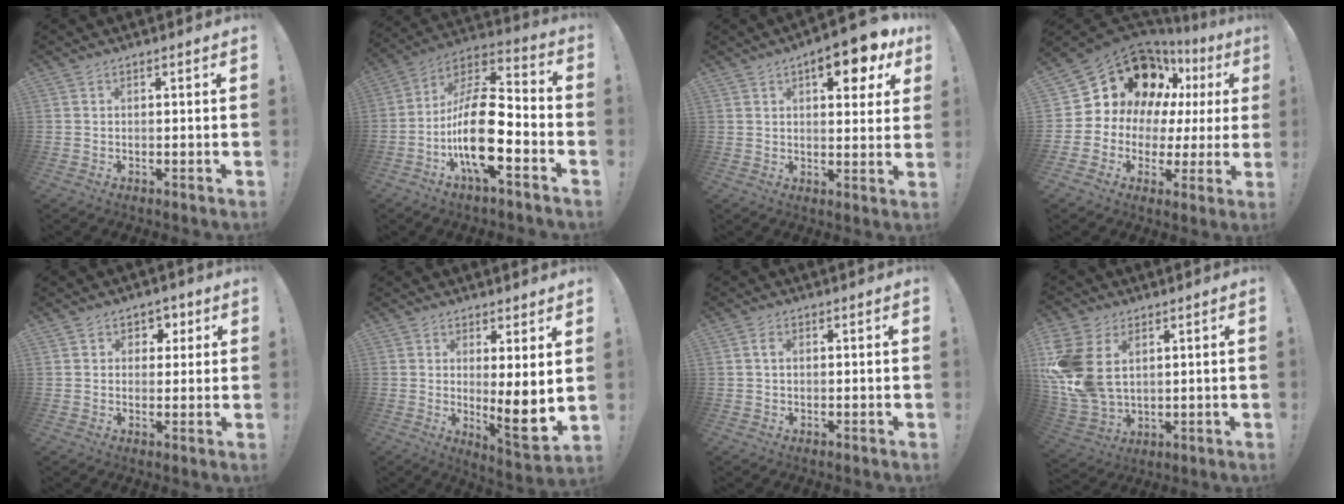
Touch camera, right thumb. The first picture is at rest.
{"total": 20.2, "force": [-6.1, 8.2, 17.3], "torque": [-0.332, 0.035, -0.097]}
{"total": 11.3, "force": [5.7, 4.2, 8.8], "torque": [-0.104, -0.030, 0.088]}
{"total": 16.7, "force": [10.5, 10.2, 8.1], "torque": [-0.126, -0.081, 0.206]}
{"total": 4.5, "force": [1.5, 4.0, 1.2], "torque": [-0.009, -0.003, 0.027]}
{"total": 8.8, "force": [1.2, 1.1, 8.6], "torque": [-0.102, -0.044, 0.019]}
{"total": 2.0, "force": [0.6, 1.1, 1.6], "torque": [-0.032, 0.005, 0.010]}
{"total": 16.1, "force": [4.1, 11.6, 10.4], "torque": [-0.210, -0.016, 0.081]}